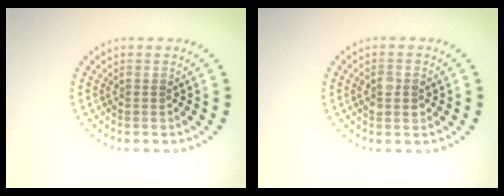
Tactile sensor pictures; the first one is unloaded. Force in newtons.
{"total": 2.5, "press": 2.5, "slide": 0.1}